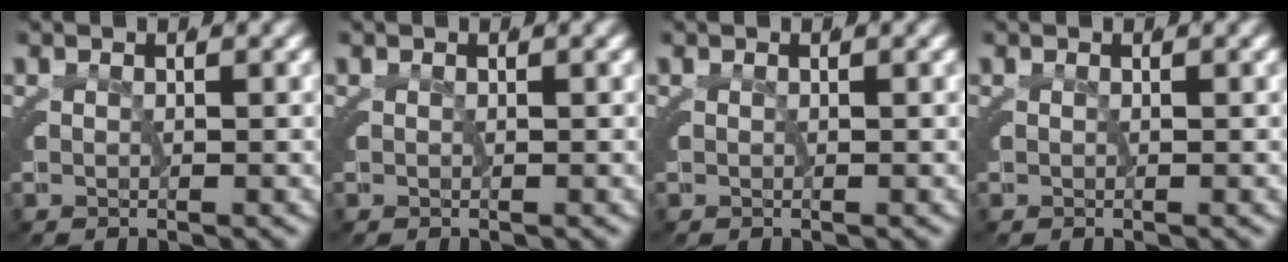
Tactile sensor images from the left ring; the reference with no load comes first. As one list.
[{"total": 0.0}, {"total": 0.0}, {"total": 0.0}]